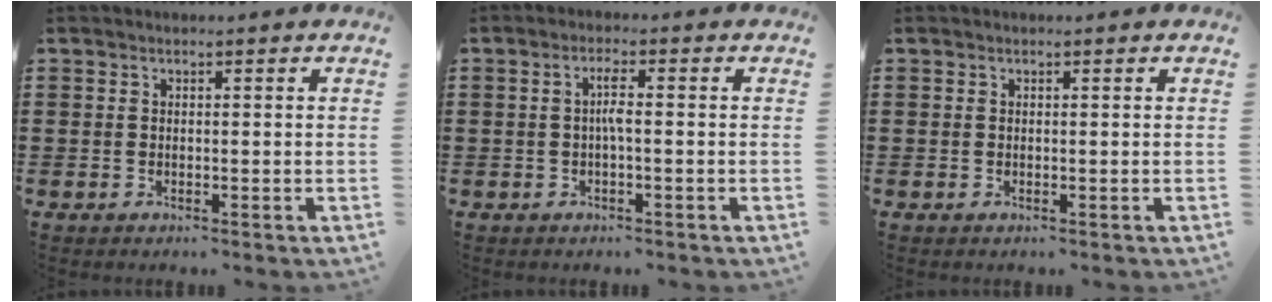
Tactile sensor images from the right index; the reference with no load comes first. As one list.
[{"total": 2.8, "force": [-0.3, 0.3, 2.7], "torque": [-0.052, 0.001, -0.009]}, {"total": 0.0}]